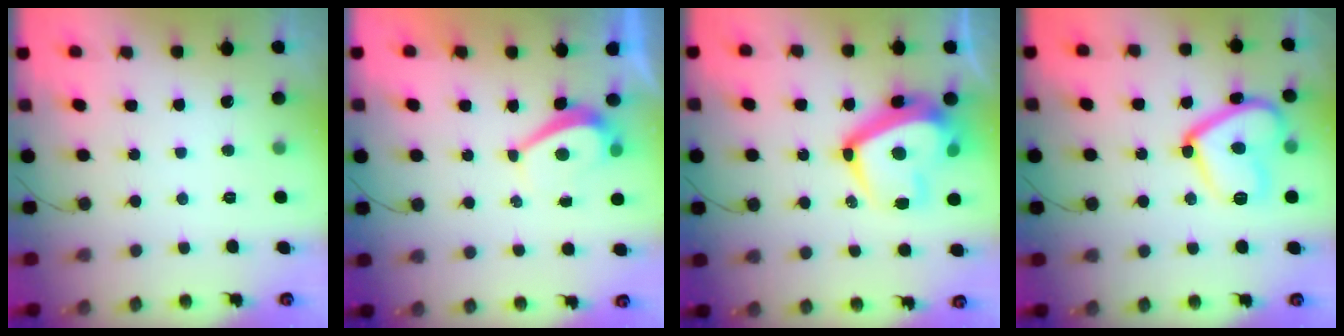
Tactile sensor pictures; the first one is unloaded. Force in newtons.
{"total": 2.7, "press": 2.6, "slide": 0.7}
{"total": 18.9, "press": 18.8, "slide": 2.1}
{"total": 16.4, "press": 16.3, "slide": 1.4}